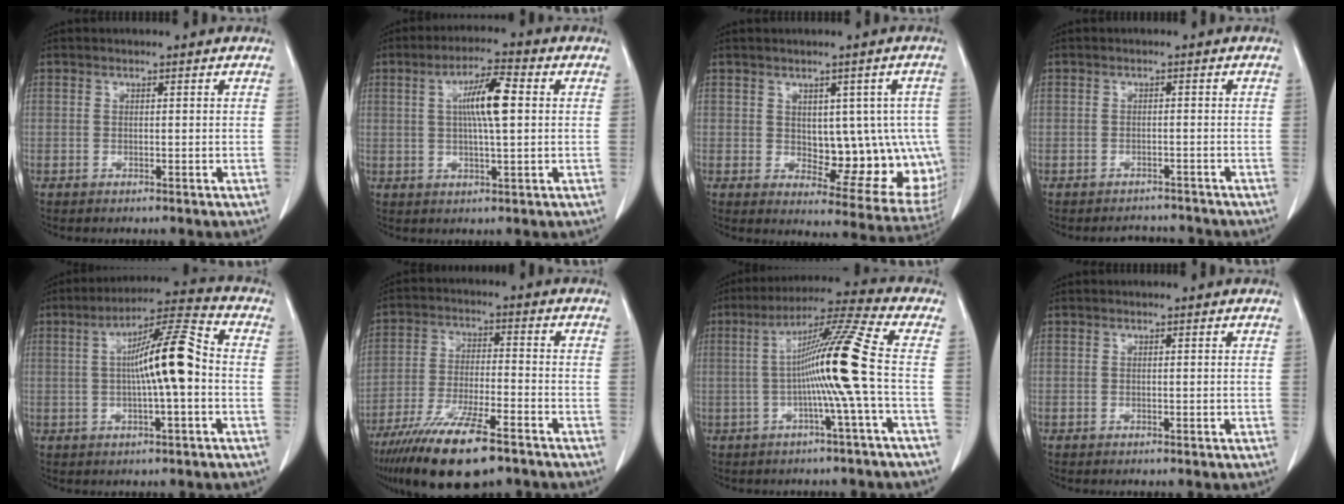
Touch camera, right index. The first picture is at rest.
{"total": 7.6, "force": [1.3, 0.9, 7.4], "torque": [-0.133, 0.009, 0.020]}
{"total": 13.0, "force": [0.0, 6.8, 11.2], "torque": [-0.118, 0.008, 0.022]}
{"total": 3.2, "force": [-3.0, 1.1, -0.3], "torque": [0.007, 0.001, -0.042]}
{"total": 10.8, "force": [-0.2, 0.8, 10.8], "torque": [-0.182, 0.020, -0.010]}
{"total": 14.9, "force": [-10.4, 2.8, 10.3], "torque": [-0.200, -0.036, -0.181]}
{"total": 11.8, "force": [-0.9, -2.6, 11.4], "torque": [-0.191, 0.012, -0.018]}
{"total": 0.0}